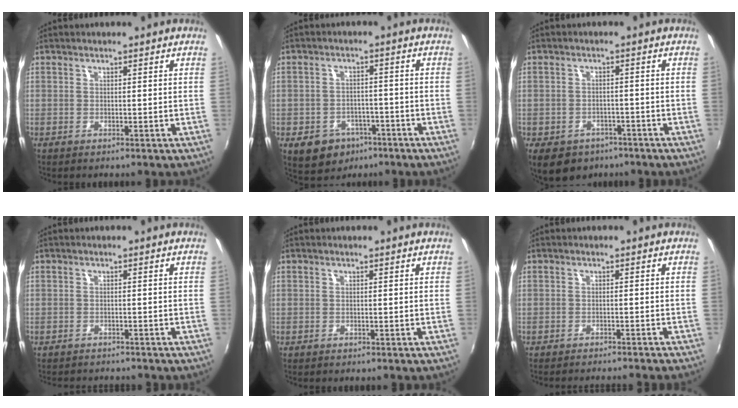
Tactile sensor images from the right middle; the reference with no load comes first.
{"total": 9.2, "force": [-5.1, 6.9, 3.6], "torque": [-0.089, 0.008, -0.059]}
{"total": 10.0, "force": [-6.2, 6.7, 4.1], "torque": [-0.100, -0.010, -0.084]}
{"total": 4.7, "force": [-4.4, 1.0, 1.3], "torque": [-0.040, -0.011, -0.064]}
{"total": 0.5, "force": [-0.5, 0.0, 0.2], "torque": [-0.005, -0.001, -0.007]}
{"total": 6.3, "force": [-5.8, -0.1, 2.4], "torque": [-0.058, -0.011, -0.085]}